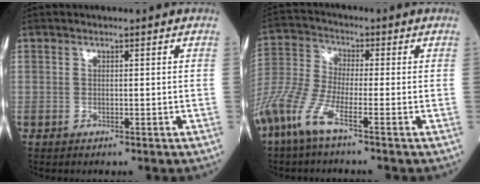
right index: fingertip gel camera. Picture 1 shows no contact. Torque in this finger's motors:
{"motor_torque": [0.41, -0.43, 0.59, 0.21]}